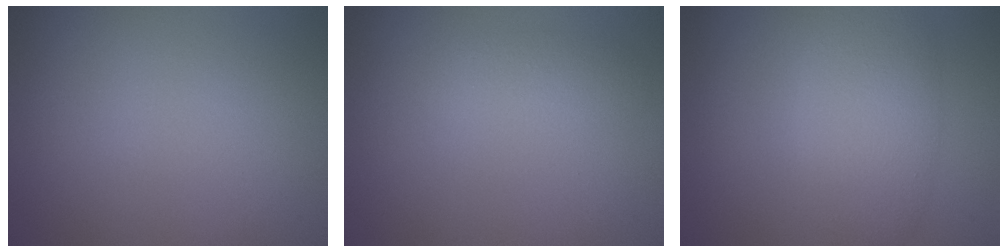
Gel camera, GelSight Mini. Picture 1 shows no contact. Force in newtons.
{"total": 1.9, "press": 1.9, "slide": 0.0}
{"total": 5.3, "press": 5.3, "slide": 0.3}